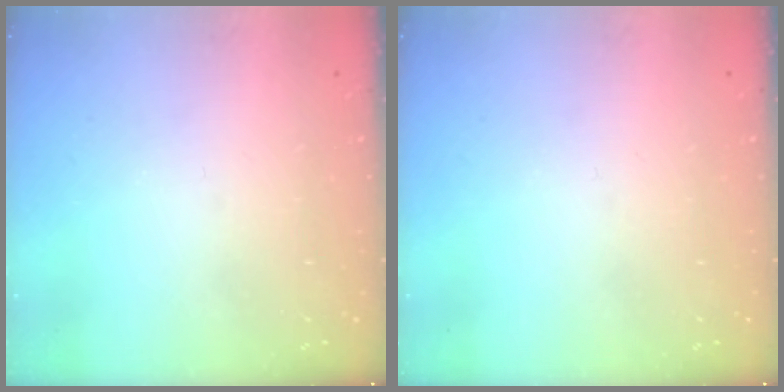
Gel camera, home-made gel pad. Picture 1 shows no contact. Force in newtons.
{"total": 0.0}